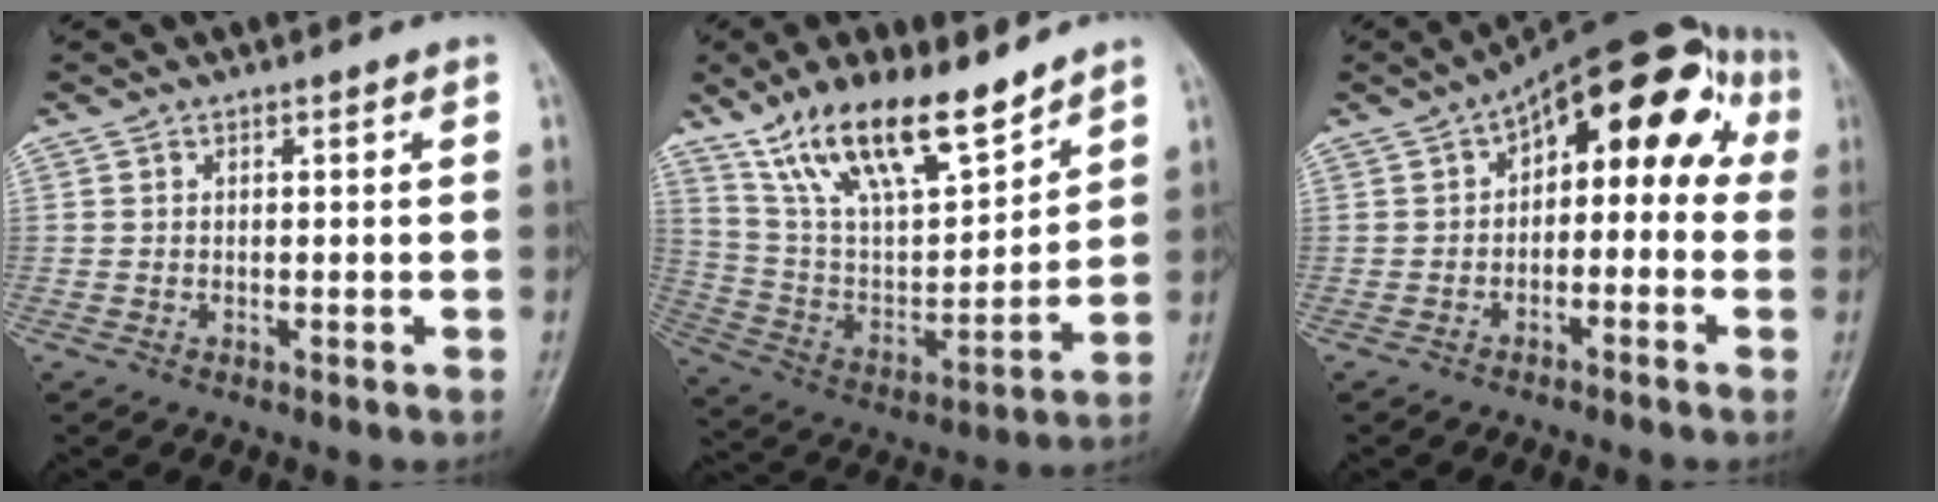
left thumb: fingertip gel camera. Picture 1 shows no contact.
{"total": 19.4, "force": [13.9, 6.7, 11.8], "torque": [-0.175, -0.064, 0.263]}
{"total": 15.1, "force": [2.0, 8.2, 12.5], "torque": [-0.122, 0.061, 0.016]}